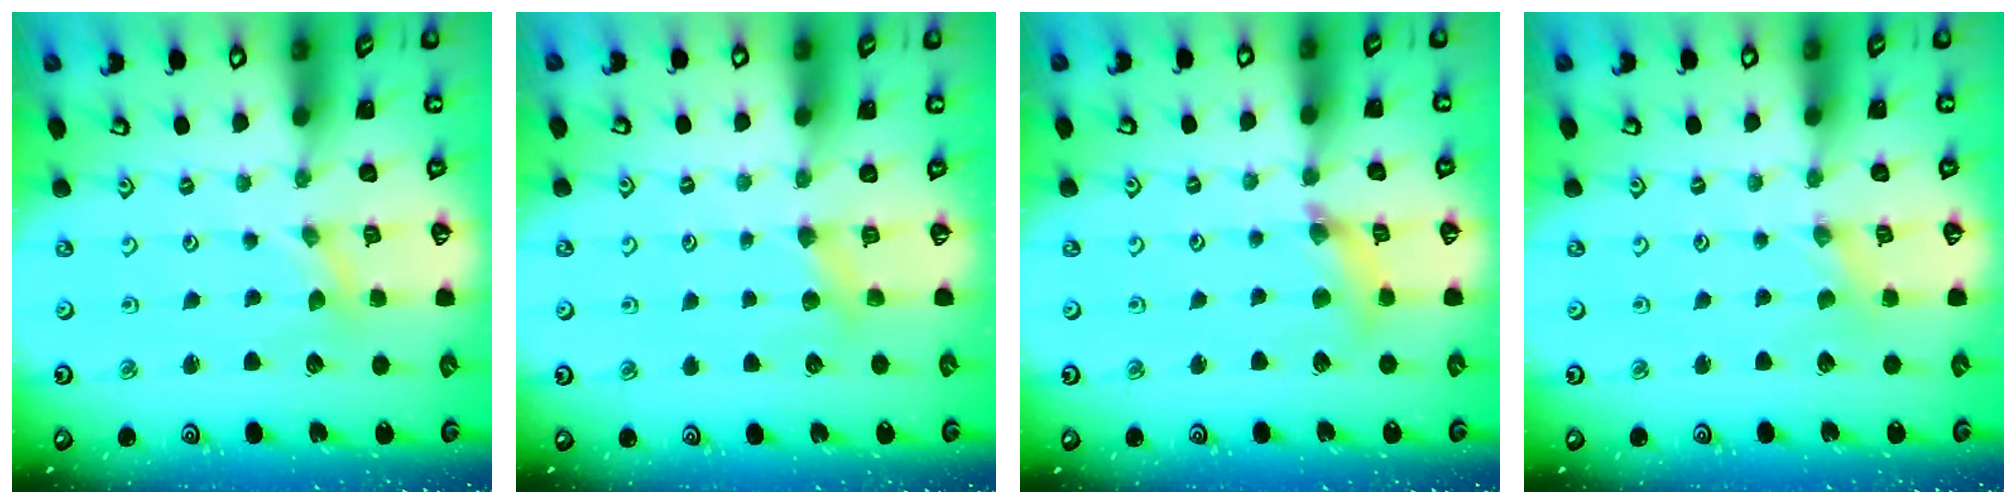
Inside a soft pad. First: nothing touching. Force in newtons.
{"total": 3.6, "press": 3.6, "slide": 0.4}
{"total": 6.4, "press": 6.4, "slide": 0.6}
{"total": 0.0}